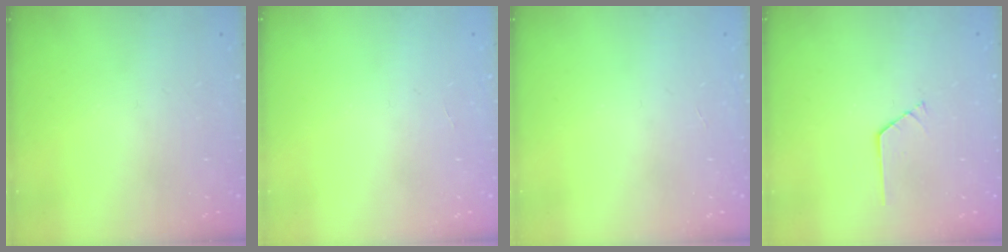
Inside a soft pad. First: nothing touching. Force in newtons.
{"total": 0.0}
{"total": 0.0}
{"total": 0.7, "press": 0.7, "slide": 0.1}